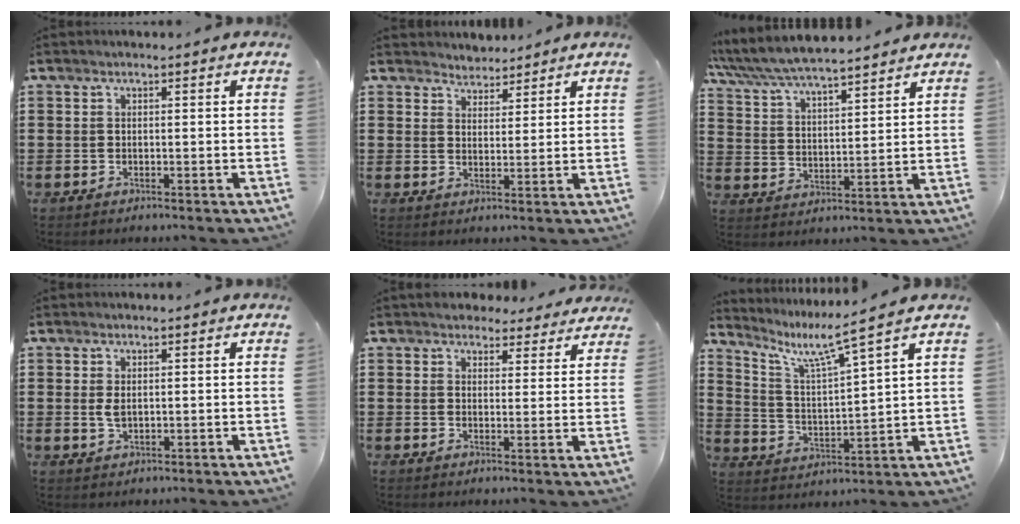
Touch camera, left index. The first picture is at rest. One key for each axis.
{"total": 3.2, "fx": 2.9, "fy": 1.2, "fz": -0.6, "tx": -0.003, "ty": -0.004, "tz": 0.054}
{"total": 6.1, "fx": 5.9, "fy": 0.2, "fz": 1.6, "tx": -0.057, "ty": -0.034, "tz": 0.102}
{"total": 2.0, "fx": 0.2, "fy": 1.0, "fz": 1.7, "tx": -0.044, "ty": 0.000, "tz": 0.002}
{"total": 4.0, "fx": 3.8, "fy": 1.2, "fz": 0.4, "tx": -0.015, "ty": -0.010, "tz": 0.069}
{"total": 6.7, "fx": 5.3, "fy": 0.1, "fz": 4.1, "tx": -0.107, "ty": -0.040, "tz": 0.082}